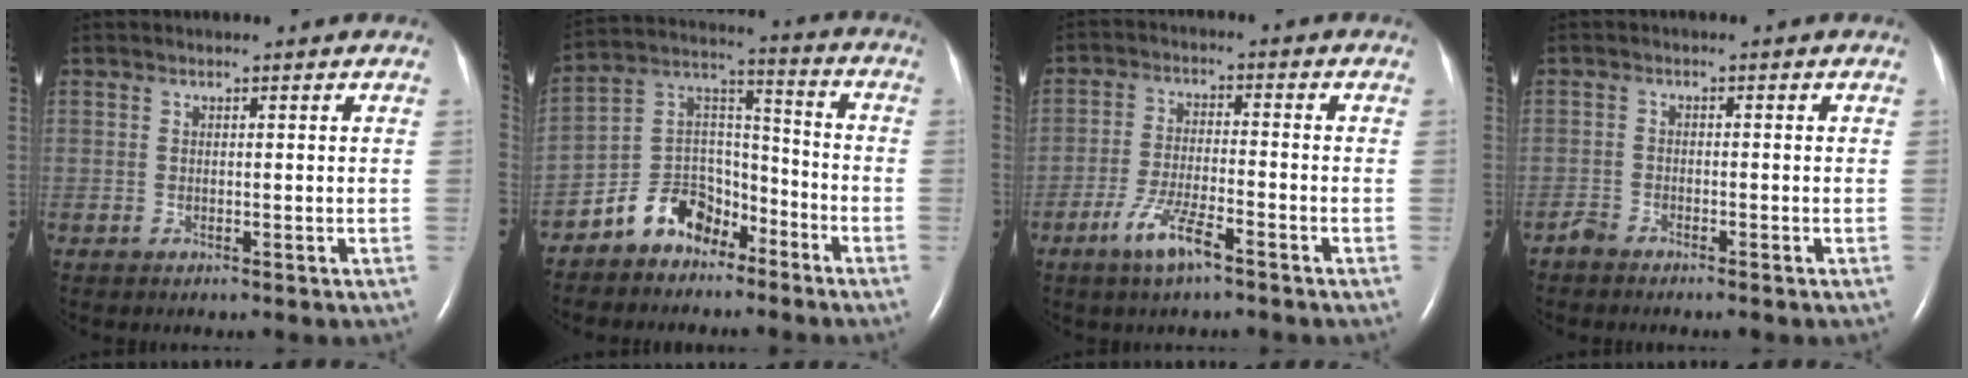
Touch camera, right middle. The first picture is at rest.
{"total": 9.8, "force": [-6.9, 6.1, 3.2], "torque": [-0.066, 0.045, -0.129]}
{"total": 6.5, "force": [-4.2, 1.0, 4.9], "torque": [-0.107, -0.007, -0.078]}
{"total": 1.9, "force": [-1.8, 0.3, 0.6], "torque": [-0.015, -0.002, -0.032]}